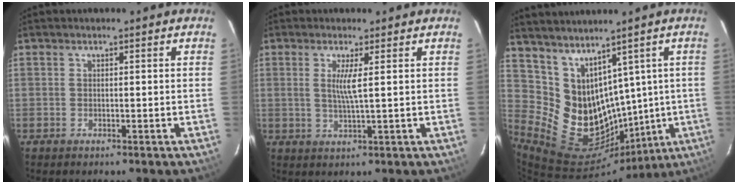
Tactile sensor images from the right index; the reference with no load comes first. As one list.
[{"total": 3.5, "force": [0.8, -0.3, 3.4], "torque": [-0.068, -0.007, 0.014]}, {"total": 13.3, "force": [6.1, 9.9, 6.5], "torque": [-0.121, -0.006, 0.139]}]